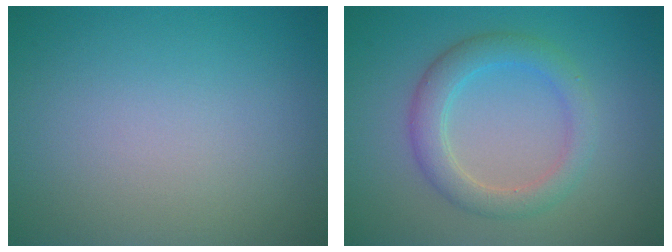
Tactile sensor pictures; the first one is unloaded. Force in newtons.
{"total": 3.6, "press": 3.5, "slide": 0.2}